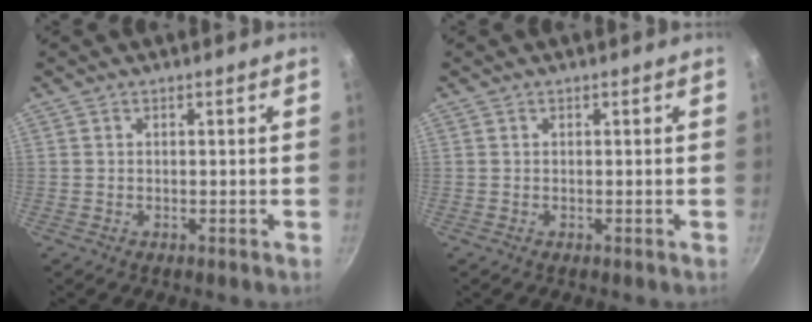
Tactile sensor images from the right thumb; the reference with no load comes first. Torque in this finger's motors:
{"motor_torque": [0.00, 0.00, 0.01, 0.01, 0.01]}